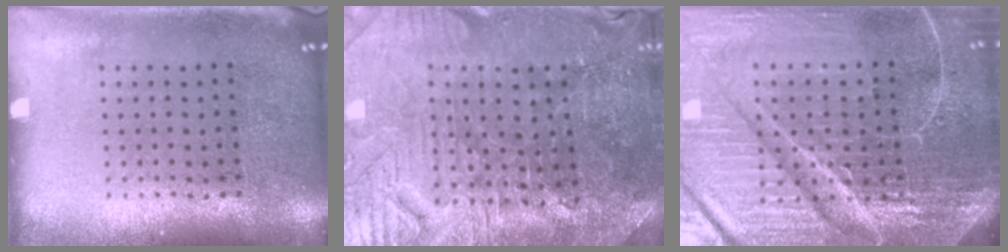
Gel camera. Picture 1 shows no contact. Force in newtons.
{"total": 3.5, "press": 3.5, "slide": 0.5}
{"total": 6.4, "press": 5.7, "slide": 3.0}